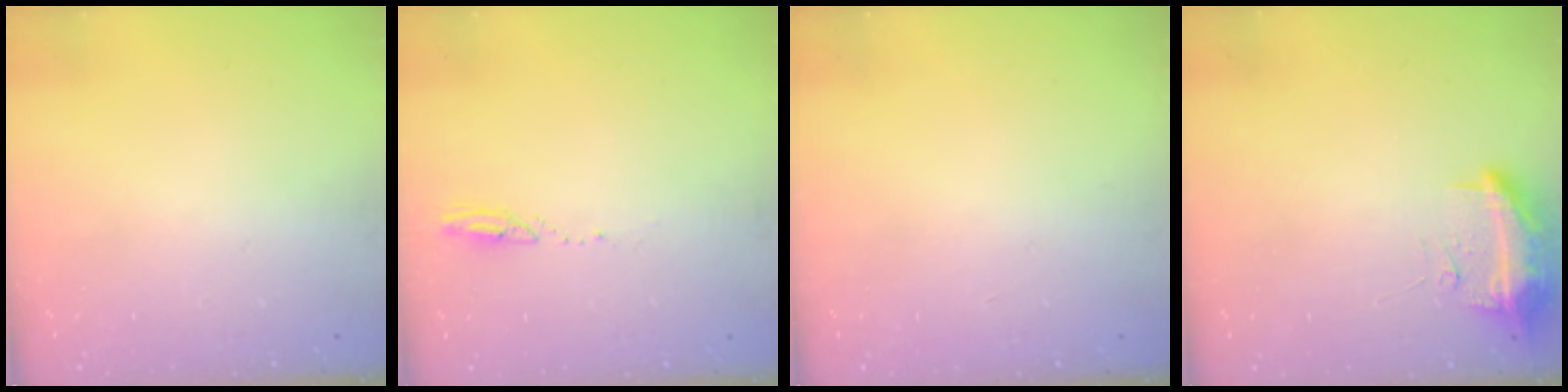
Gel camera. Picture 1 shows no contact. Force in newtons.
{"total": 2.4, "press": 2.4, "slide": 0.3}
{"total": 0.0}
{"total": 10.0, "press": 9.9, "slide": 1.7}